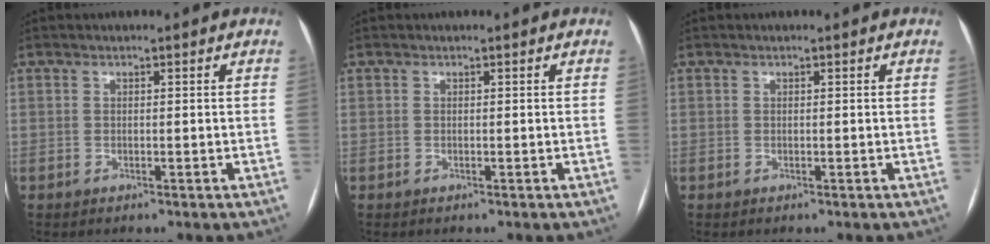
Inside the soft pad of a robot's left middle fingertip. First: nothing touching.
{"total": 0.0}
{"total": 0.0}